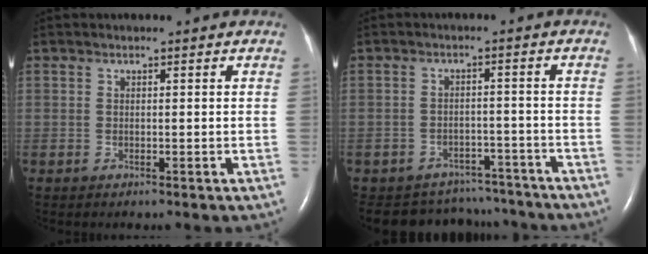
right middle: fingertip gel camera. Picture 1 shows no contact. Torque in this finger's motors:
{"motor_torque": [0.85, -0.98, 0.10, 0.02]}